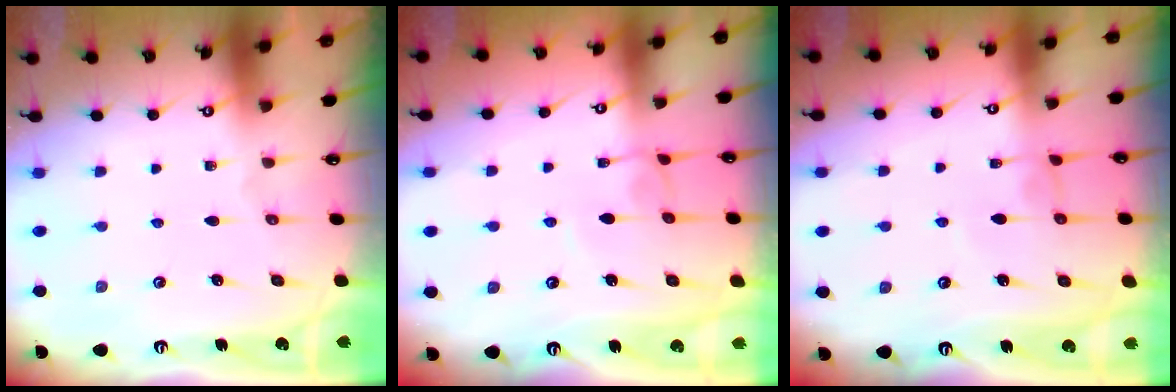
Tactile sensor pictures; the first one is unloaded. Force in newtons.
{"total": 0.7, "press": 0.6, "slide": 0.4}
{"total": 2.2, "press": 2.2, "slide": 0.2}